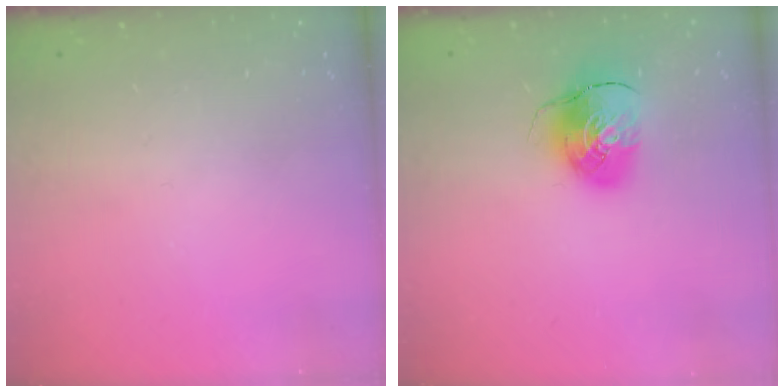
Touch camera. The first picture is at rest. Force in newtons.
{"total": 10.3, "press": 10.3, "slide": 0.5}